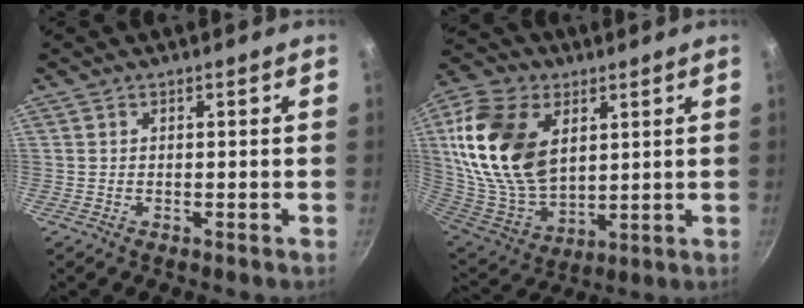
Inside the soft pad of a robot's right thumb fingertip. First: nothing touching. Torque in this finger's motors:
{"motor_torque": [0.81, 2.73, 2.42, 0.35, 0.71]}